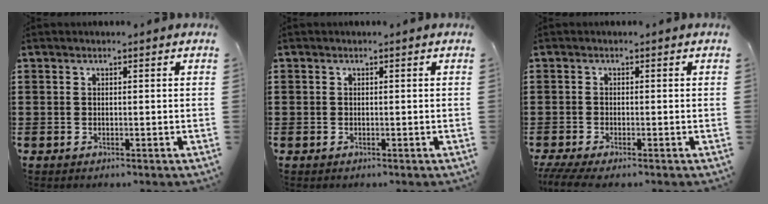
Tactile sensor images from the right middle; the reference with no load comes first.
{"total": 0.6, "force": [-0.2, 0.5, 0.0], "torque": [-0.001, 0.005, -0.005]}
{"total": 1.7, "force": [-1.3, 0.0, 1.0], "torque": [-0.025, -0.005, -0.028]}